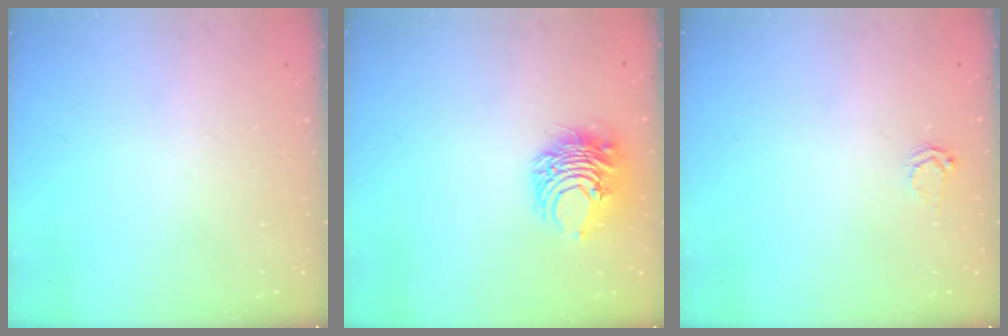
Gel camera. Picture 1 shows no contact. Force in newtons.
{"total": 9.7, "press": 9.7, "slide": 0.7}
{"total": 3.7, "press": 3.7, "slide": 0.5}